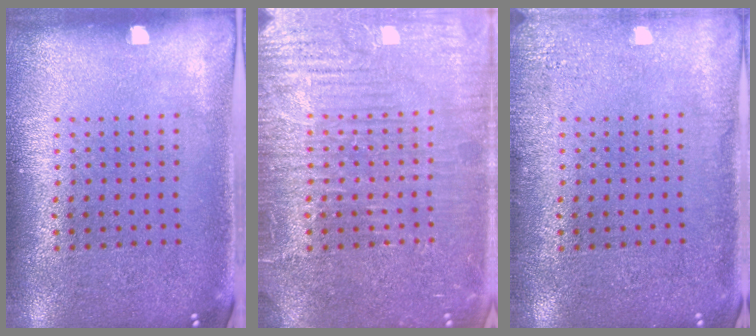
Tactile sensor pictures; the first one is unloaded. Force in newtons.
{"total": 6.4, "press": 6.3, "slide": 0.8}
{"total": 2.0, "press": 2.0, "slide": 0.3}